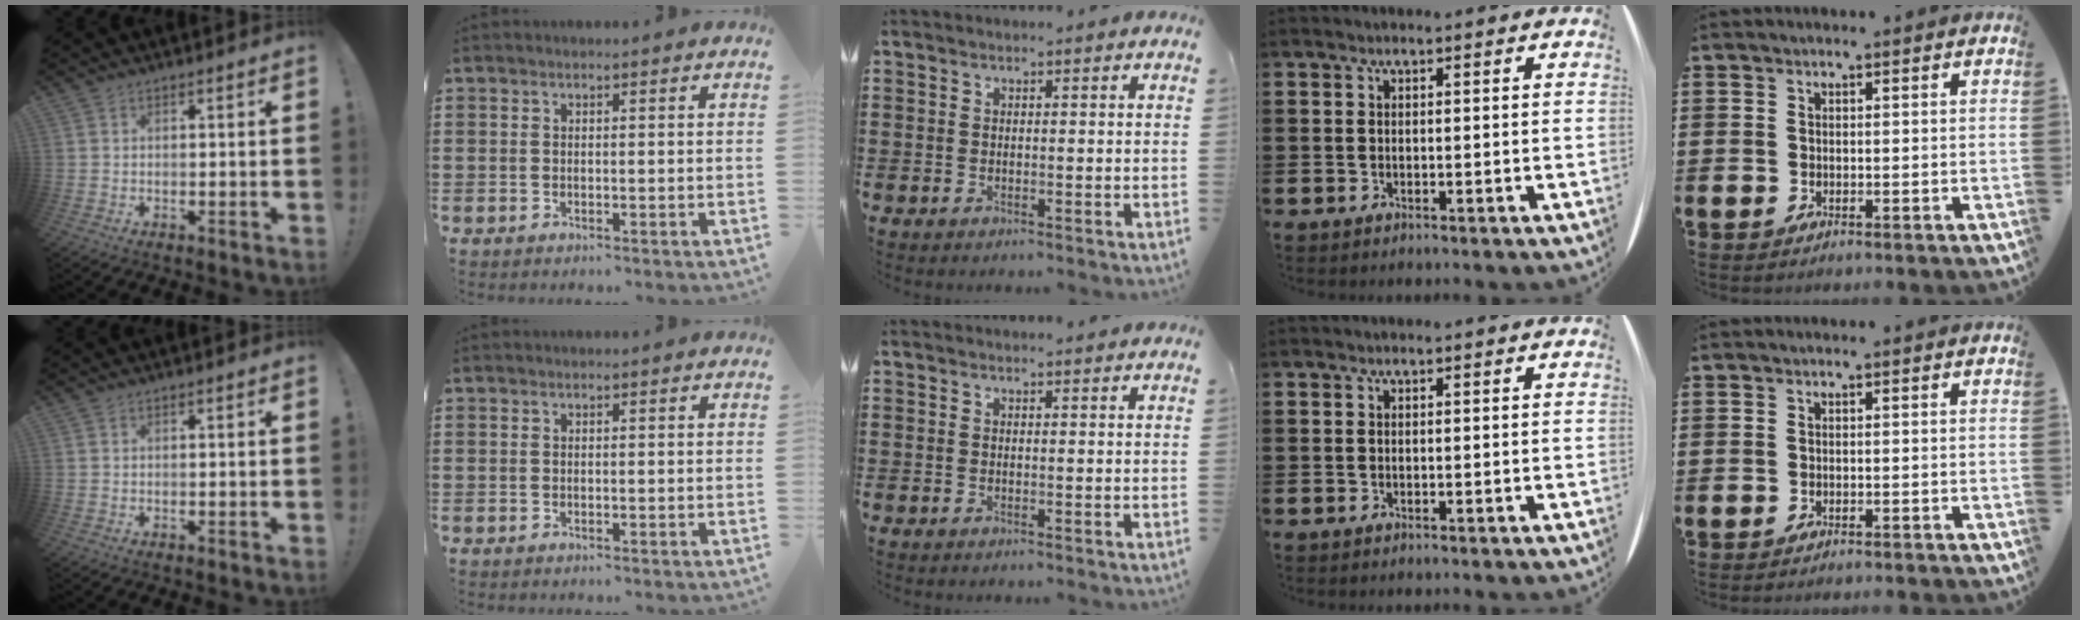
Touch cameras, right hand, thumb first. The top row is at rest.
{"middle": {"total": 0.7, "force": [0.7, 0.1, 0.1], "torque": [0.004, -0.005, 0.012]}, "little": {"total": 0.6, "force": [-0.6, -0.2, 0.0], "torque": [0.002, -0.002, -0.012]}}